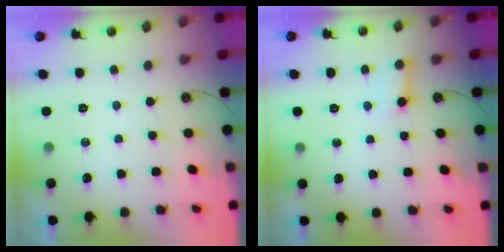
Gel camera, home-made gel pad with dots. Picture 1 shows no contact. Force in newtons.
{"total": 5.7, "press": 5.7, "slide": 0.2}